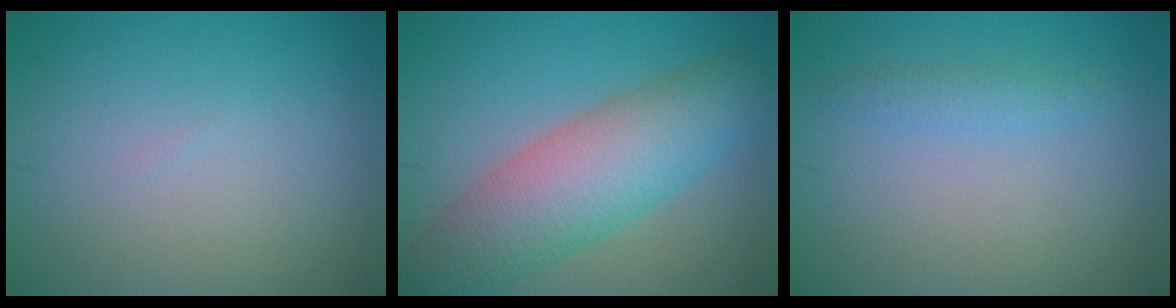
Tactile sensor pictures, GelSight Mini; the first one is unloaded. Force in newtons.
{"total": 8.3, "press": 8.3, "slide": 0.2}
{"total": 1.4, "press": 1.4, "slide": 0.1}